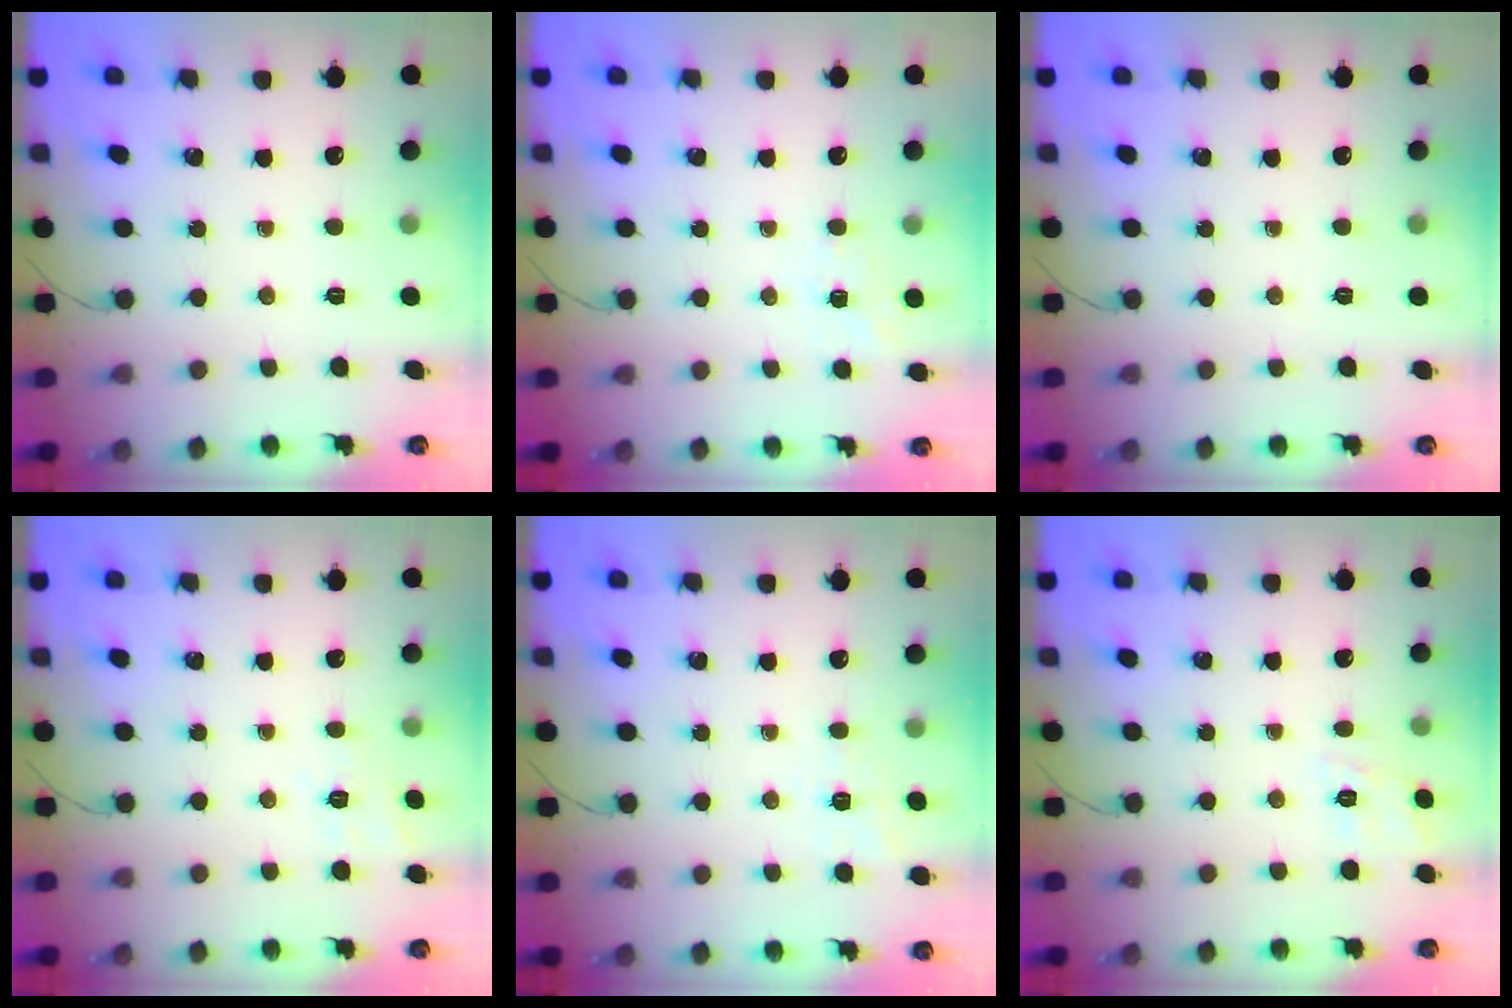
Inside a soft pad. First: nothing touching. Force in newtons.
{"total": 2.3, "press": 1.6, "slide": 1.7}
{"total": 0.0}
{"total": 2.4, "press": 1.2, "slide": 2.1}
{"total": 1.6, "press": 0.2, "slide": 1.6}
{"total": 4.2, "press": 3.8, "slide": 1.7}